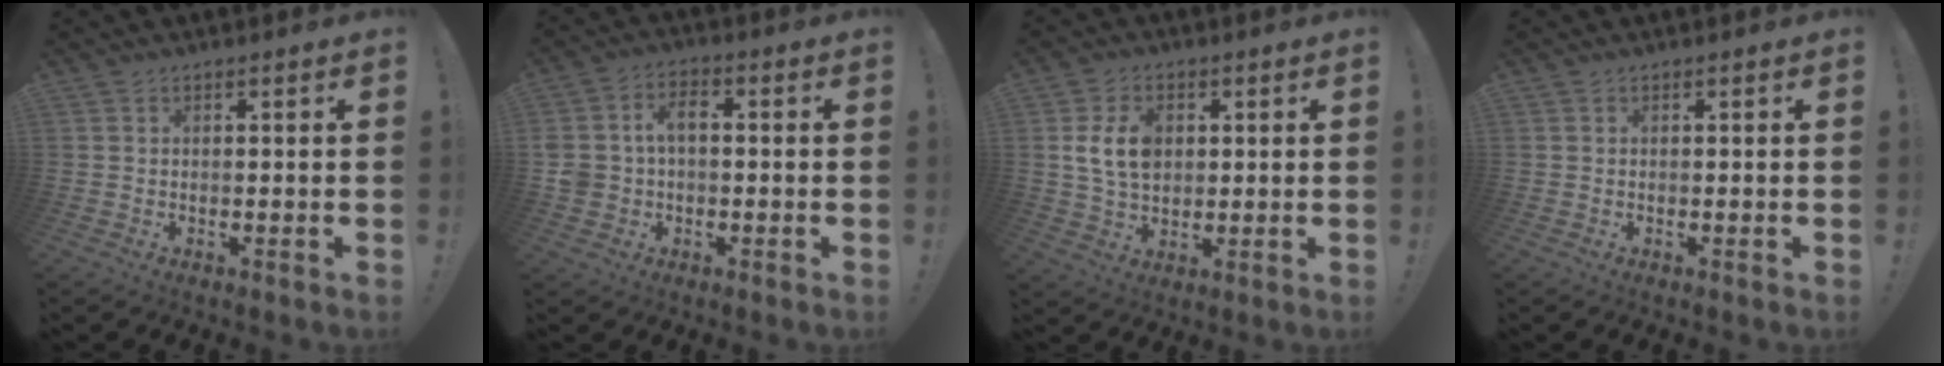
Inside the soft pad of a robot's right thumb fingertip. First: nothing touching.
{"total": 7.1, "force": [0.1, 5.4, 4.6], "torque": [-0.088, 0.009, 0.000]}
{"total": 10.1, "force": [1.9, 7.3, 6.7], "torque": [-0.126, 0.008, 0.039]}
{"total": 0.0}